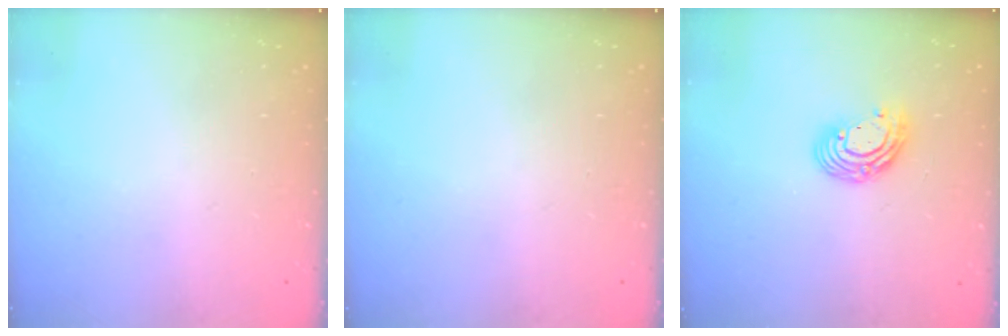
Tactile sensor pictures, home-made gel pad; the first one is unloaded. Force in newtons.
{"total": 0.0}
{"total": 9.2, "press": 9.2, "slide": 0.6}